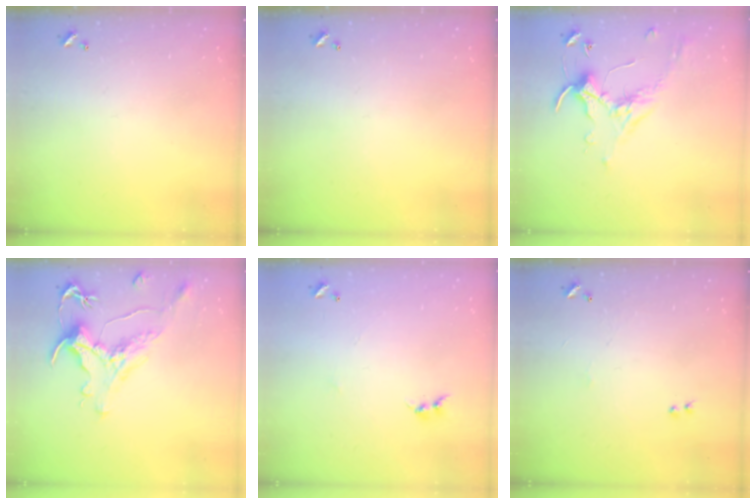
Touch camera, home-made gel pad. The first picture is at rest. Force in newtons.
{"total": 0.0}
{"total": 0.7, "press": 0.6, "slide": 0.4}
{"total": 1.5, "press": 0.7, "slide": 1.3}
{"total": 6.7, "press": 6.7, "slide": 0.5}
{"total": 0.9, "press": 0.8, "slide": 0.5}